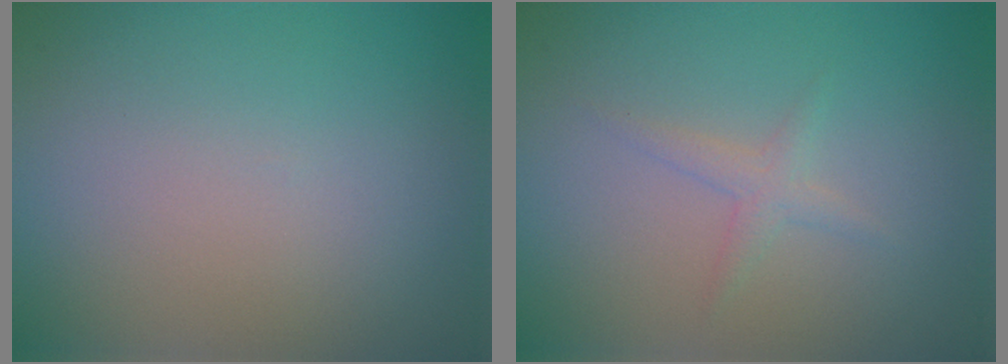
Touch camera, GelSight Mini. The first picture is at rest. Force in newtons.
{"total": 1.3, "press": 1.3, "slide": 0.1}